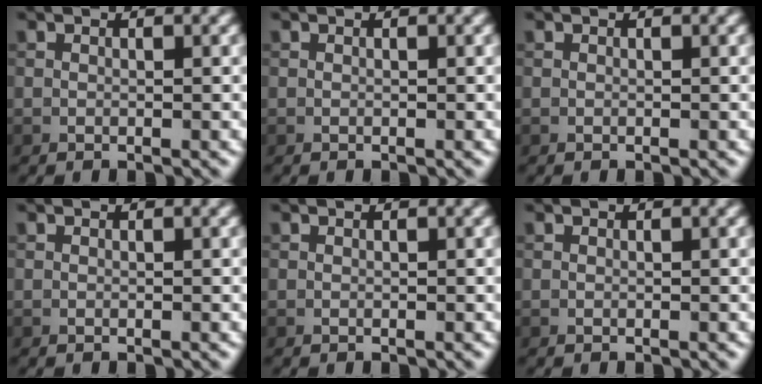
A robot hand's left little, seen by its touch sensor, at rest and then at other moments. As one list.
[{"total": 0.0}, {"total": 0.0}, {"total": 0.0}, {"total": 0.0}, {"total": 0.0}]